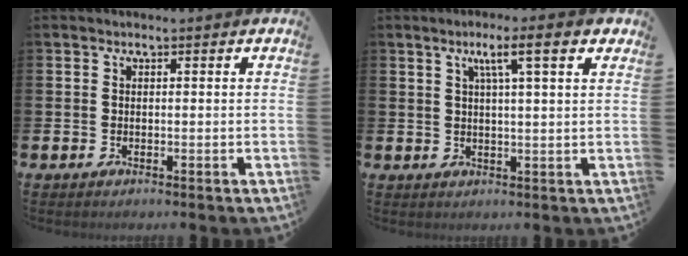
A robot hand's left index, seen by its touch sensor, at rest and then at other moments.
{"total": 5.7, "force": [3.0, 1.0, 4.8], "torque": [-0.075, -0.008, 0.042]}